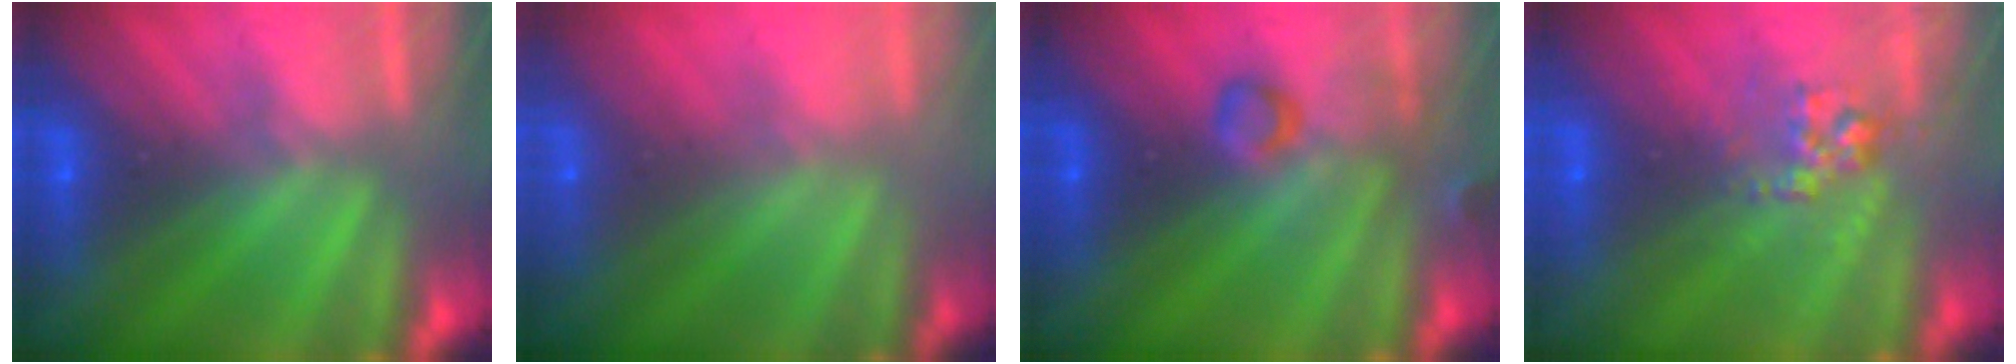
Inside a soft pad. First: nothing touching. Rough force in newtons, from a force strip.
{"total": 7.6}
{"total": 2.9}
{"total": 2.7}